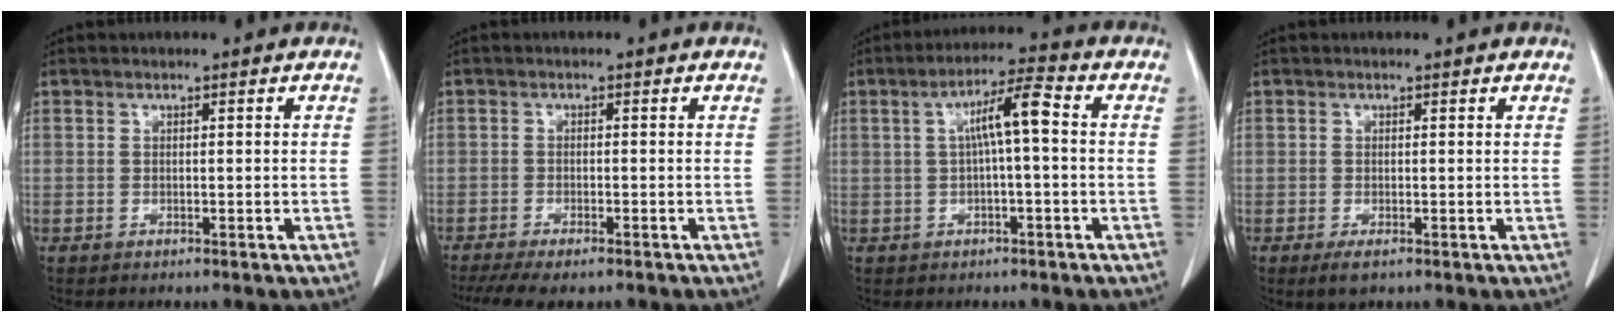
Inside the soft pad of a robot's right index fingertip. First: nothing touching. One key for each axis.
{"total": 7.7, "fx": -6.0, "fy": 2.1, "fz": 4.4, "tx": -0.065, "ty": -0.008, "tz": -0.094}
{"total": 6.4, "fx": 0.6, "fy": 0.5, "fz": 6.4, "tx": -0.110, "ty": 0.021, "tz": 0.008}
{"total": 1.5, "fx": -0.4, "fy": 0.9, "fz": 1.2, "tx": -0.021, "ty": -0.001, "tz": -0.005}